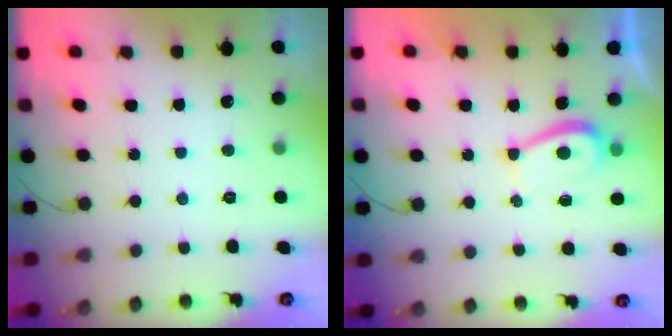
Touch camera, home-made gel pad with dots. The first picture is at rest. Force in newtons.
{"total": 3.2, "press": 3.2, "slide": 0.6}